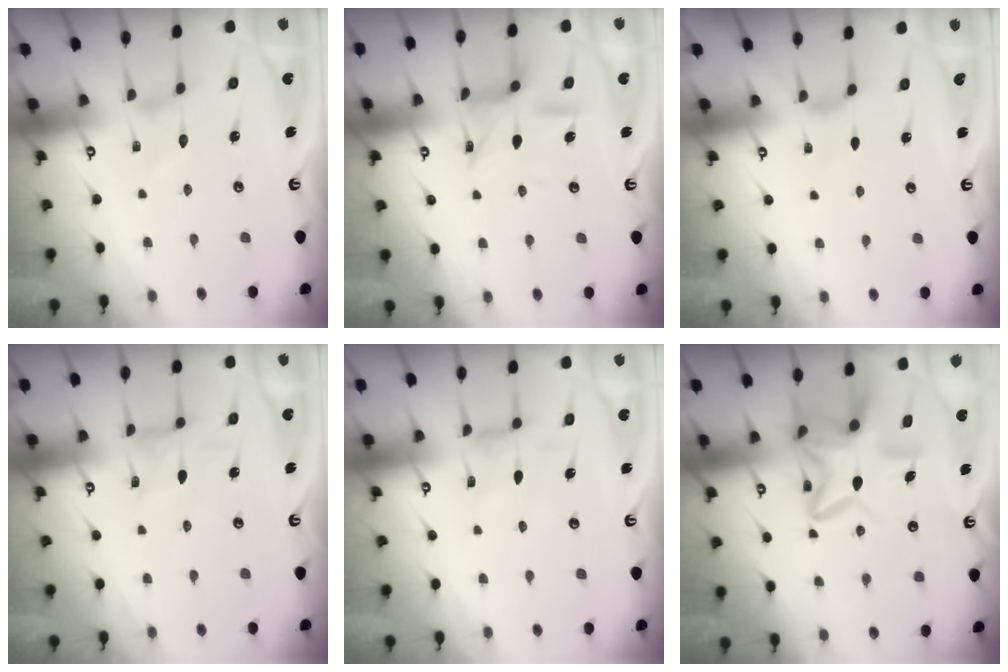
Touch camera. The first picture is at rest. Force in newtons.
{"total": 11.4, "press": 11.4, "slide": 1.1}
{"total": 2.7, "press": 2.6, "slide": 0.6}
{"total": 1.2, "press": 1.2, "slide": 0.2}
{"total": 2.1, "press": 2.1, "slide": 0.5}
{"total": 12.8, "press": 12.7, "slide": 1.8}